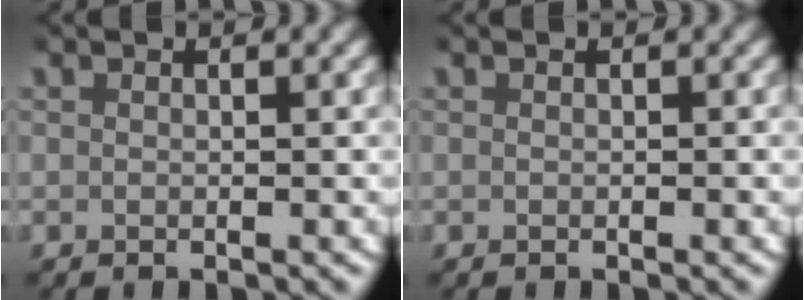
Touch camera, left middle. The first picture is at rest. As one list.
[{"total": 0.0}]